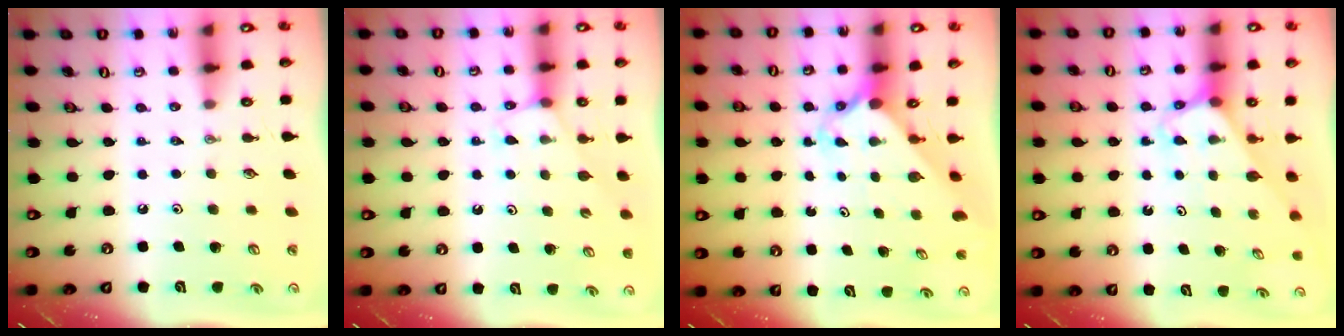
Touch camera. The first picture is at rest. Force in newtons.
{"total": 5.3, "press": 5.2, "slide": 0.7}
{"total": 2.5, "press": 2.5, "slide": 0.3}
{"total": 3.1, "press": 3.1, "slide": 0.2}